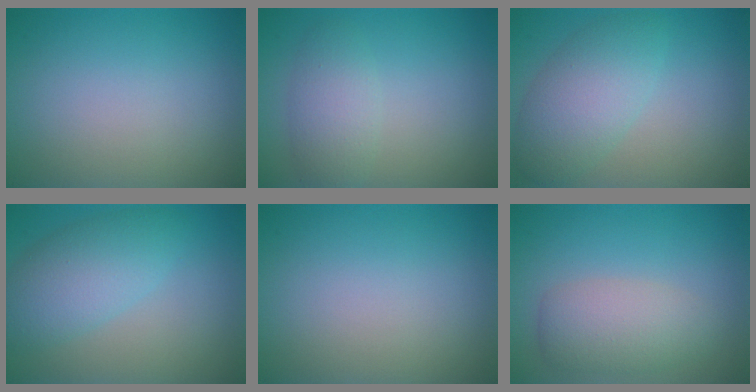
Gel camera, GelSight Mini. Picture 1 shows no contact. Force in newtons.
{"total": 2.7, "press": 2.7, "slide": 0.1}
{"total": 4.8, "press": 4.8, "slide": 0.1}
{"total": 4.8, "press": 4.8, "slide": 0.0}
{"total": 0.0}
{"total": 3.7, "press": 3.7, "slide": 0.2}